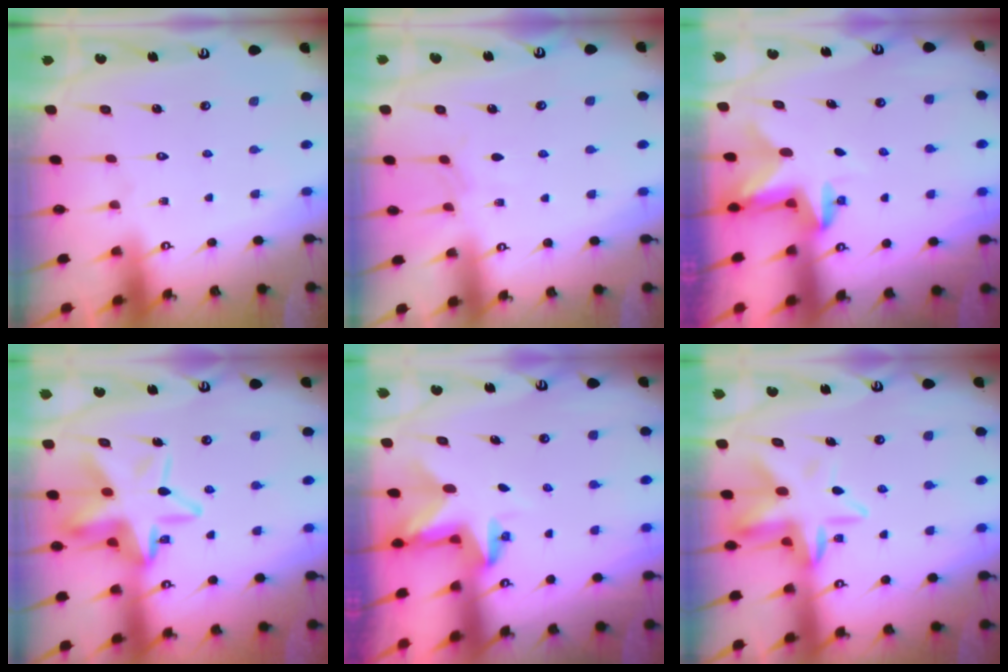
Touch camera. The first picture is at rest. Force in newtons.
{"total": 3.2, "press": 3.1, "slide": 0.6}
{"total": 2.8, "press": 2.7, "slide": 0.5}
{"total": 15.6, "press": 15.4, "slide": 2.6}
{"total": 2.8, "press": 2.8, "slide": 0.2}
{"total": 11.3, "press": 11.1, "slide": 2.3}